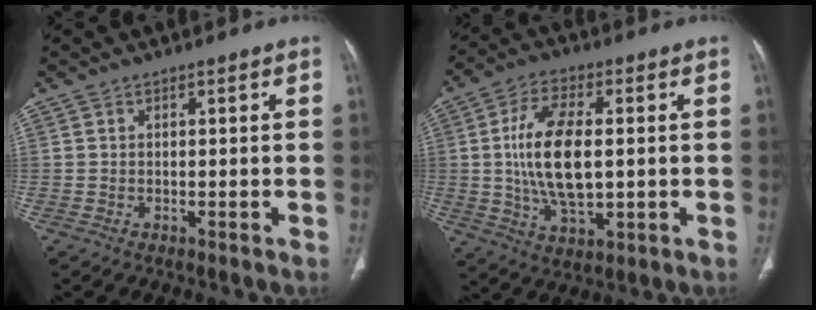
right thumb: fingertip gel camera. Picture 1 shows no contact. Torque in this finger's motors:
{"motor_torque": [2.43, 2.57, 1.74, -0.99, 0.59]}